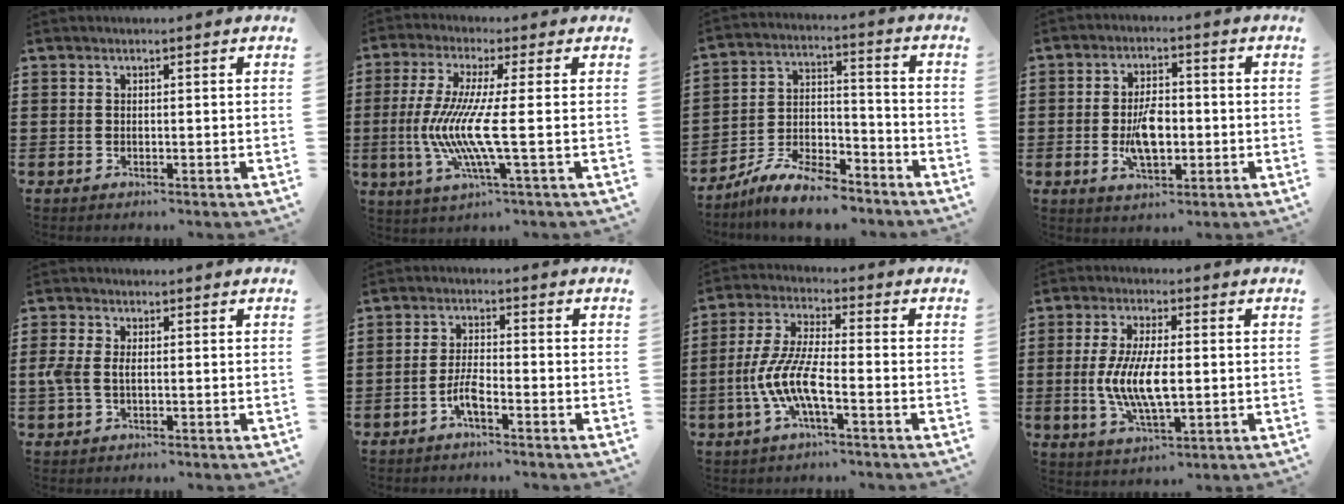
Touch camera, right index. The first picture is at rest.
{"total": 9.4, "force": [-1.5, -0.2, 9.3], "torque": [-0.205, -0.026, -0.041]}
{"total": 8.9, "force": [-7.9, 2.1, 3.5], "torque": [-0.066, 0.022, -0.149]}
{"total": 6.9, "force": [-1.1, 3.4, 6.0], "torque": [-0.117, -0.005, -0.023]}
{"total": 2.7, "force": [-0.3, 1.4, 2.3], "torque": [-0.061, -0.002, -0.010]}
{"total": 4.0, "force": [-2.2, 0.9, 3.2], "torque": [-0.083, -0.005, -0.049]}
{"total": 8.3, "force": [-3.2, 1.9, 7.5], "torque": [-0.179, -0.016, -0.068]}
{"total": 9.1, "force": [-0.6, 3.4, 8.4], "torque": [-0.183, -0.007, -0.017]}